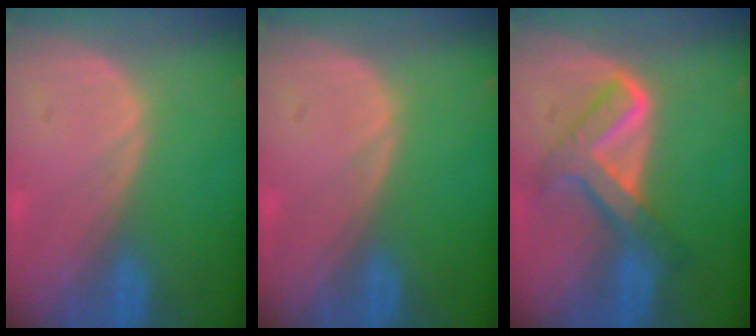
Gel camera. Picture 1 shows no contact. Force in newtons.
{"total": 0.0}
{"total": 6.9, "press": 6.9, "slide": 0.4}